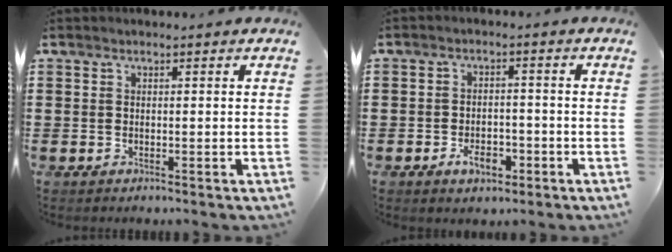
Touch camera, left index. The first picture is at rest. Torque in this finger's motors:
{"motor_torque": [1.08, 1.05, 0.23, 0.03]}